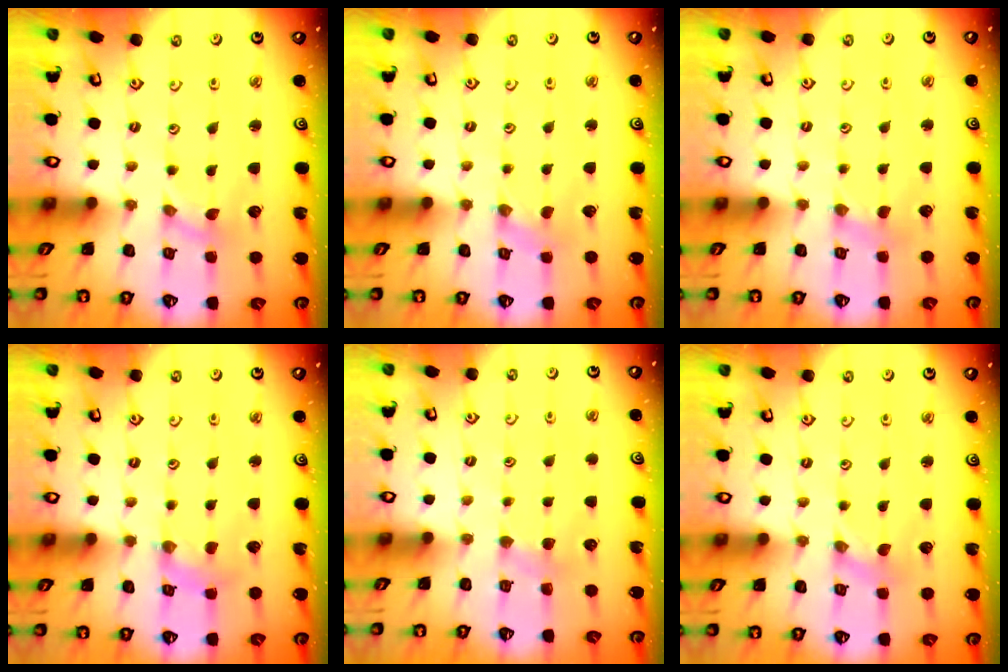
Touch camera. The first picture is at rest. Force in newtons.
{"total": 0.0}
{"total": 2.8, "press": 2.8, "slide": 0.4}
{"total": 2.8, "press": 2.8, "slide": 0.3}
{"total": 3.0, "press": 3.0, "slide": 0.5}
{"total": 0.0}